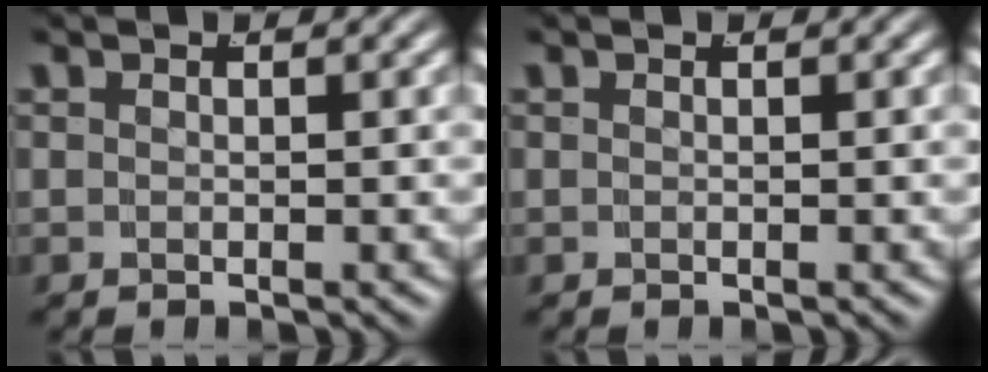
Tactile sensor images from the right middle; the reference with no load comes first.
{"total": 0.0}